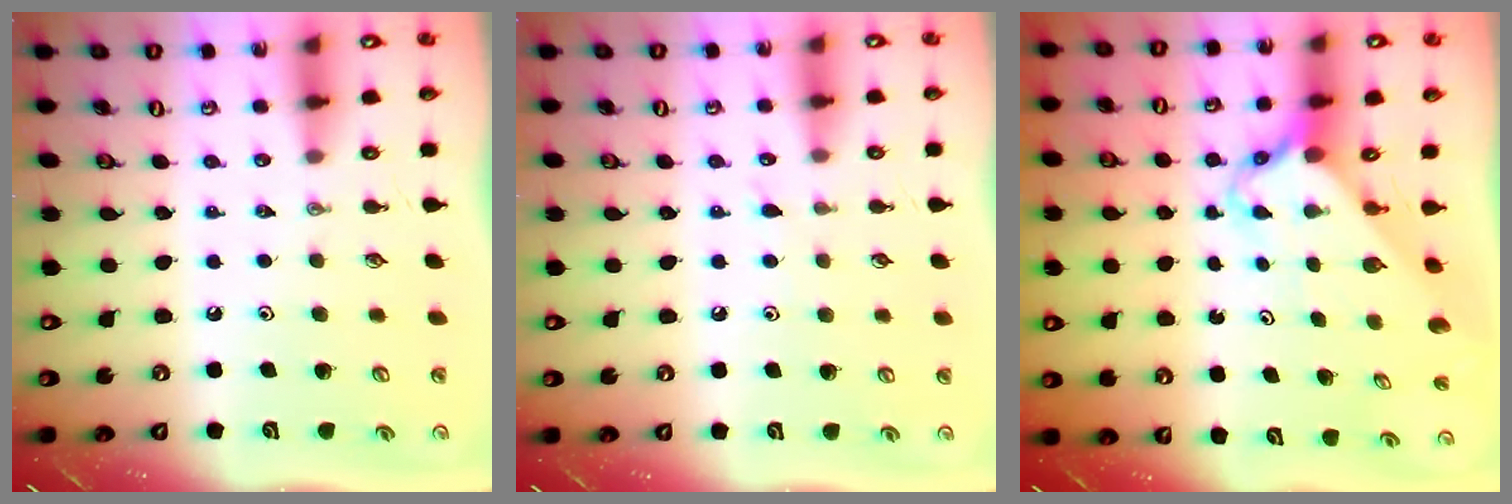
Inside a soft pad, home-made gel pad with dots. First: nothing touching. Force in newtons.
{"total": 4.4, "press": 4.4, "slide": 0.6}
{"total": 2.8, "press": 2.8, "slide": 0.2}